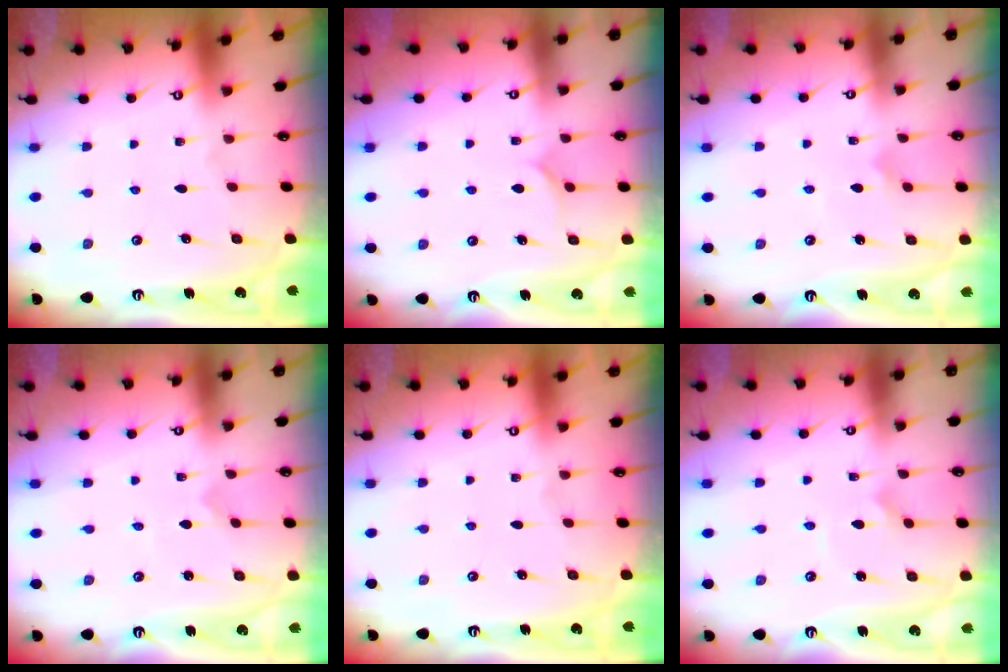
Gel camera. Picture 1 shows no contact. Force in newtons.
{"total": 4.3, "press": 4.2, "slide": 0.3}
{"total": 3.8, "press": 3.8, "slide": 0.5}
{"total": 0.0}
{"total": 0.0}
{"total": 2.8, "press": 2.8, "slide": 0.2}